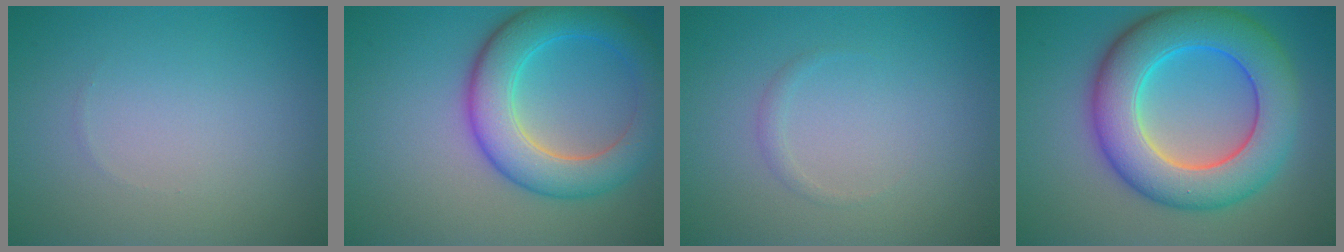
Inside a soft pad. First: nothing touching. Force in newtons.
{"total": 7.1, "press": 7.1, "slide": 0.3}
{"total": 0.8, "press": 0.8, "slide": 0.0}
{"total": 10.2, "press": 10.2, "slide": 0.2}